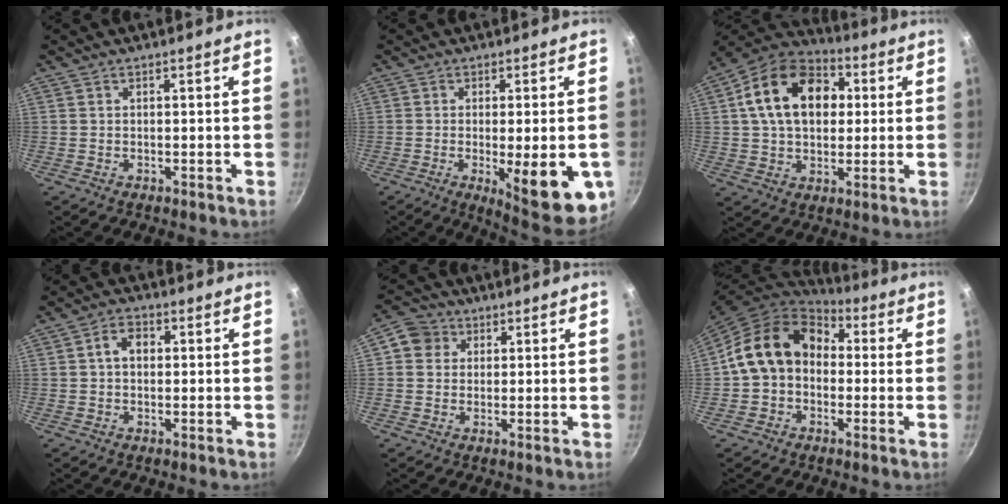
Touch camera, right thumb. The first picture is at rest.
{"total": 14.9, "force": [-3.8, 4.1, 13.8], "torque": [-0.161, -0.007, -0.040]}
{"total": 18.7, "force": [3.8, 13.2, 12.7], "torque": [-0.186, 0.023, 0.048]}
{"total": 4.7, "force": [0.6, 3.5, 3.1], "torque": [-0.034, 0.013, 0.001]}
{"total": 5.5, "force": [1.5, 5.0, 1.9], "torque": [0.004, 0.006, 0.012]}
{"total": 15.0, "force": [1.0, 11.8, 9.1], "torque": [-0.126, 0.043, 0.001]}